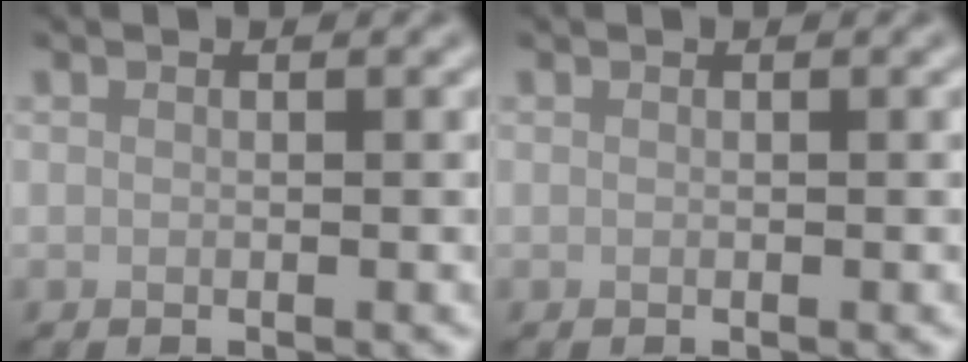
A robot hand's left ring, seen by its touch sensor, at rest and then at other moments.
{"total": 0.0}